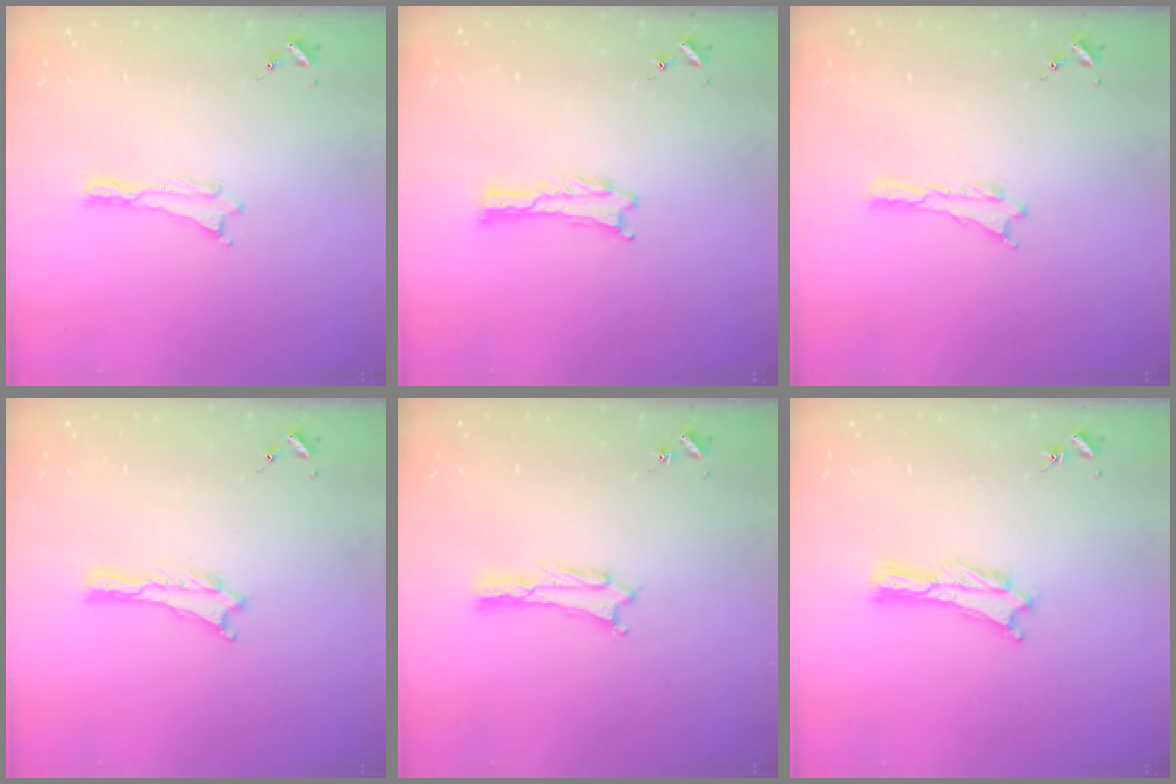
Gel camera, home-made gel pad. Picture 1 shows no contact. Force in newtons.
{"total": 0.0}
{"total": 0.0}
{"total": 0.0}
{"total": 1.8, "press": 1.8, "slide": 0.2}
{"total": 0.9, "press": 0.9, "slide": 0.2}